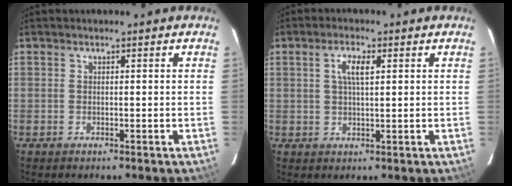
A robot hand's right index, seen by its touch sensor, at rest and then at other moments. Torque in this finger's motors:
{"motor_torque": [0.06, -0.01, 0.19, 0.07]}